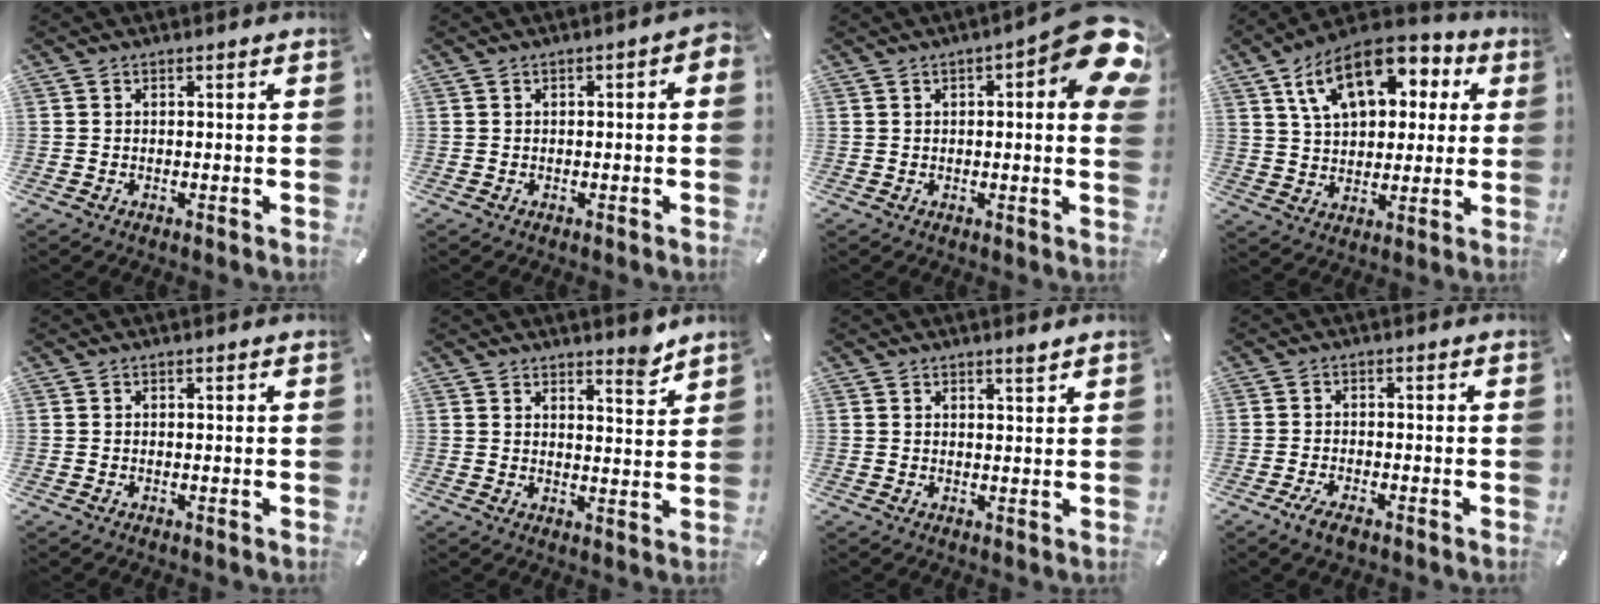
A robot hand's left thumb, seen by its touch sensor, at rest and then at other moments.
{"total": 1.8, "force": [-0.4, 0.8, 1.5], "torque": [-0.025, 0.005, -0.008]}
{"total": 11.8, "force": [4.6, 3.5, 10.3], "torque": [-0.125, -0.030, 0.074]}
{"total": 16.6, "force": [7.3, 10.2, 10.8], "torque": [-0.193, -0.009, 0.131]}
{"total": 0.0}
{"total": 4.9, "force": [4.5, 1.3, 1.4], "torque": [0.002, -0.041, 0.075]}
{"total": 1.7, "force": [1.6, 0.0, 0.6], "torque": [-0.004, -0.007, 0.027]}
{"total": 3.3, "force": [-2.2, 1.2, 2.1], "torque": [-0.046, 0.007, -0.043]}